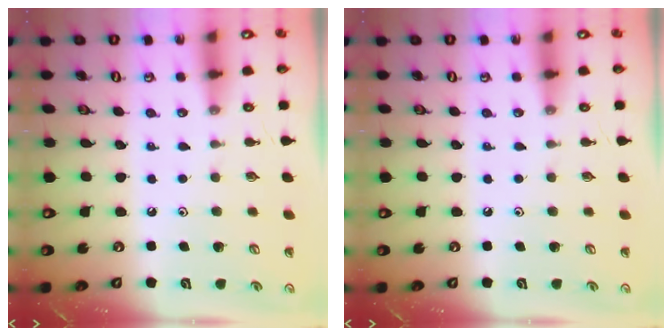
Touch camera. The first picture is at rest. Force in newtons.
{"total": 0.0}